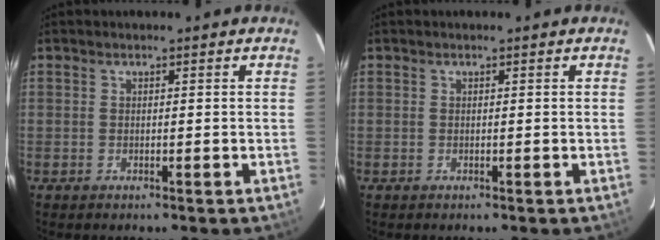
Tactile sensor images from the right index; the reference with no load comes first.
{"total": 0.0}